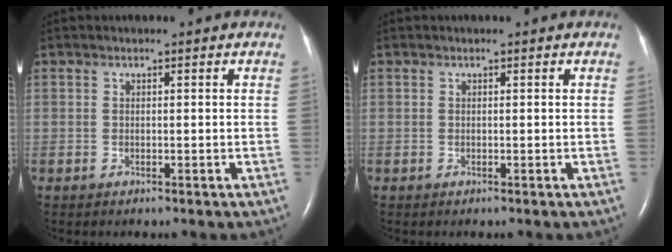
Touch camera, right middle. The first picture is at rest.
{"total": 0.0}